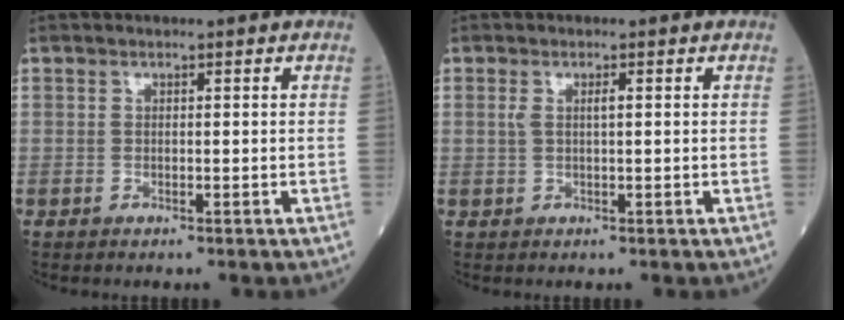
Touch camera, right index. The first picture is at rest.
{"total": 1.6, "force": [0.4, 0.3, 1.6], "torque": [-0.036, 0.006, 0.009]}